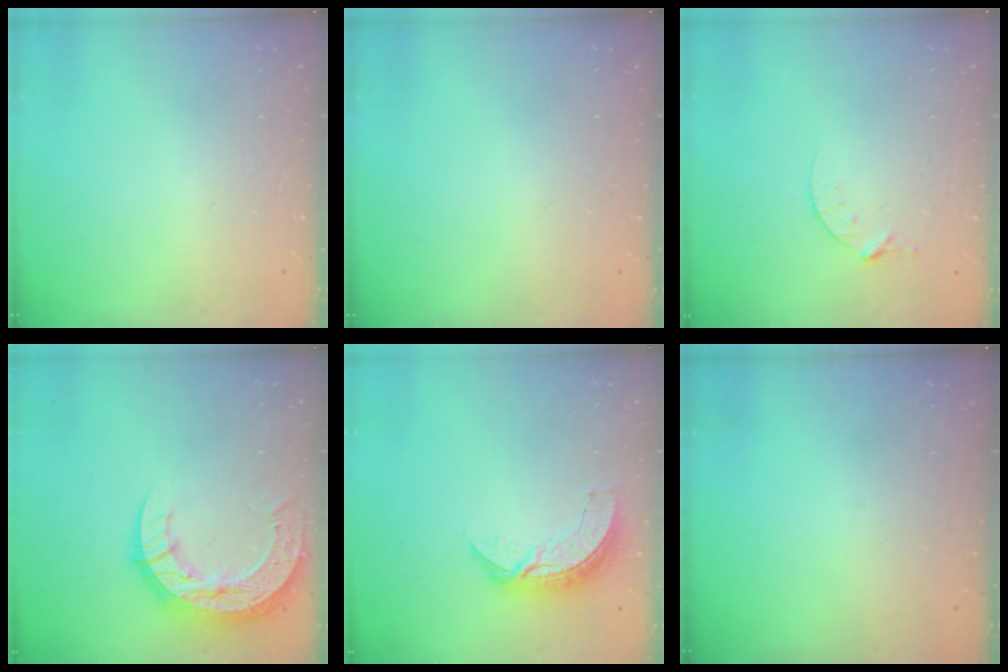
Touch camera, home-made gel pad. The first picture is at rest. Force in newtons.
{"total": 0.0}
{"total": 3.8, "press": 3.7, "slide": 0.5}
{"total": 15.4, "press": 15.3, "slide": 1.2}
{"total": 7.7, "press": 7.7, "slide": 0.7}
{"total": 0.0}